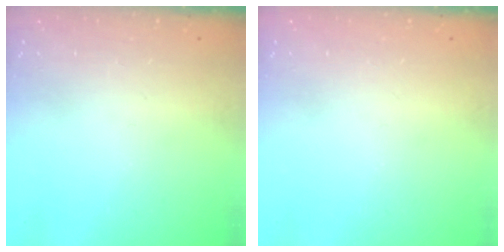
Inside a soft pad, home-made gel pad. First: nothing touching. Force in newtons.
{"total": 0.0}